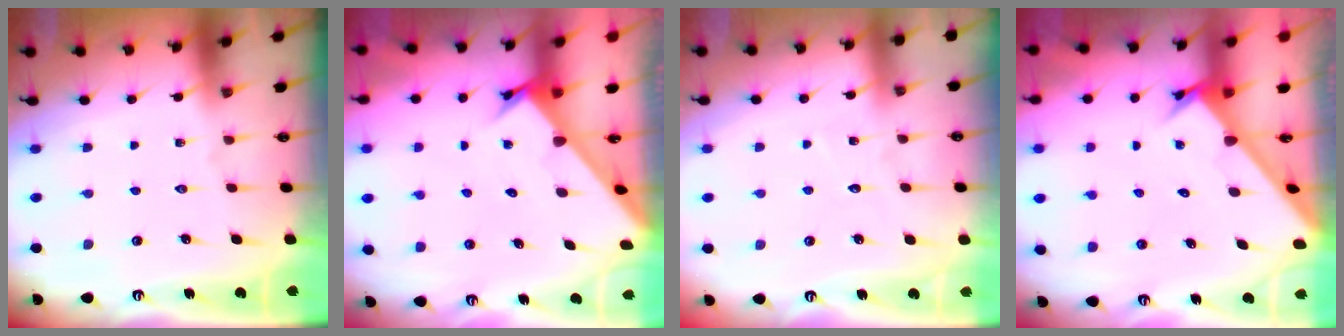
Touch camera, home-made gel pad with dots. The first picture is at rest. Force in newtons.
{"total": 2.1, "press": 2.1, "slide": 0.2}
{"total": 3.4, "press": 3.4, "slide": 0.3}
{"total": 2.6, "press": 2.6, "slide": 0.2}